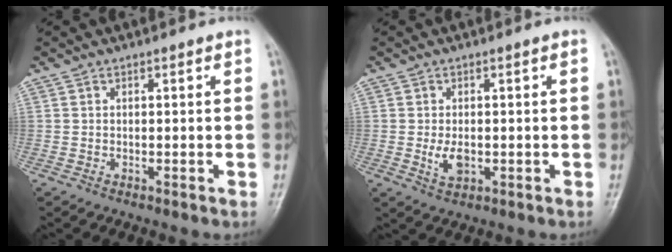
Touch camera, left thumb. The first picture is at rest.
{"total": 3.7, "force": [-0.5, 2.1, 3.0], "torque": [-0.052, -0.002, -0.005]}